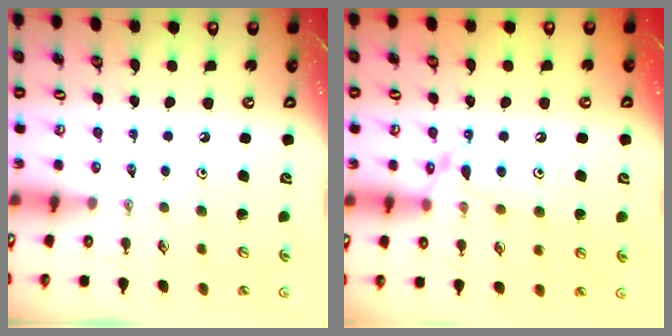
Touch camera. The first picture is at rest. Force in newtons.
{"total": 11.8, "press": 11.8, "slide": 0.9}